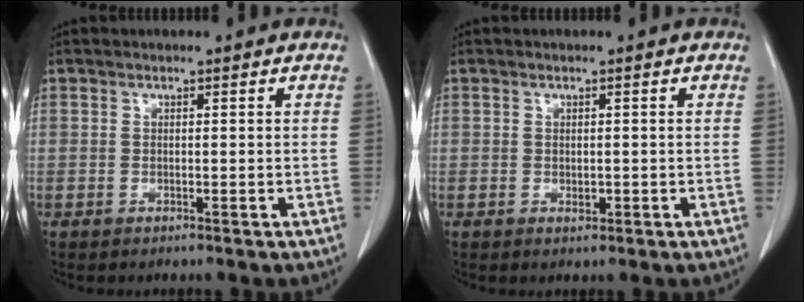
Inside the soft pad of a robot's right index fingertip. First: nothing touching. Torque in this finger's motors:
{"motor_torque": [0.11, 0.08, 0.00, 0.00]}